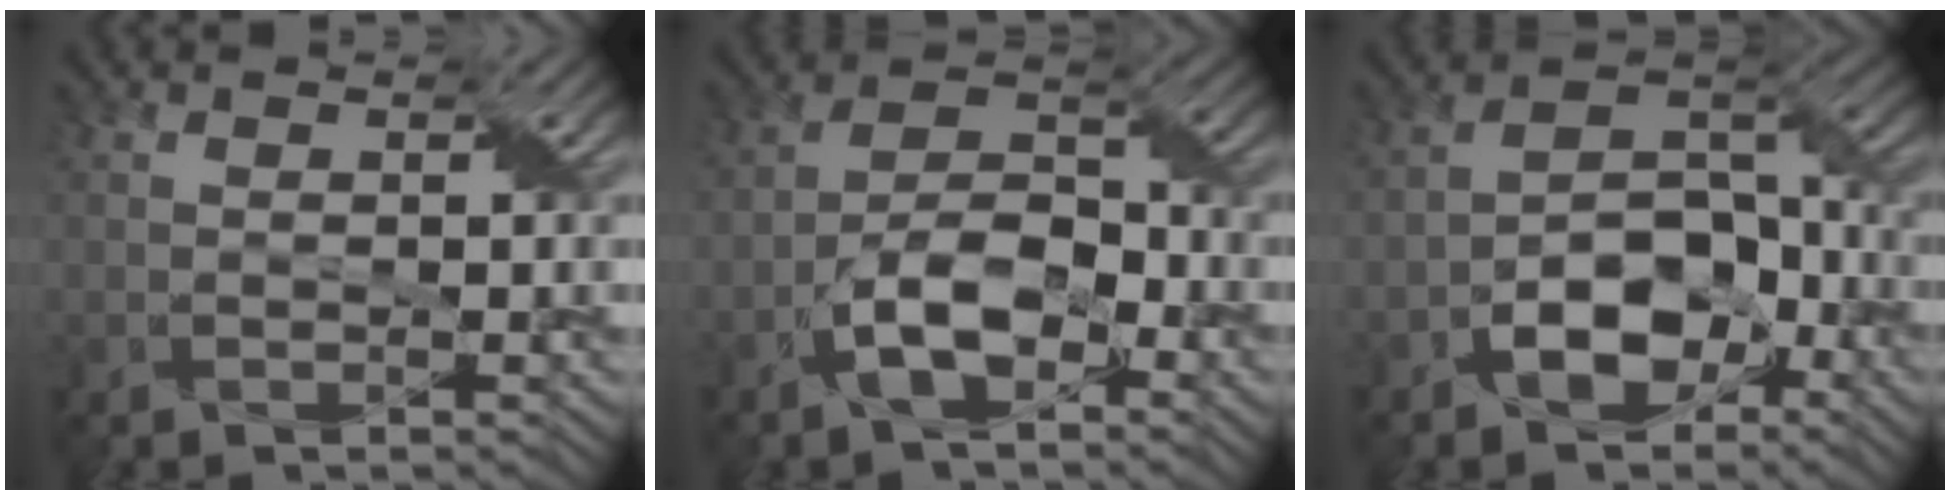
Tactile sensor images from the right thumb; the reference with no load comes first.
{"total": 7.8, "force": [-4.2, 3.6, 5.6], "torque": [-0.098, 0.010, -0.085]}
{"total": 7.9, "force": [-4.4, 4.7, 4.6], "torque": [-0.072, 0.006, -0.090]}